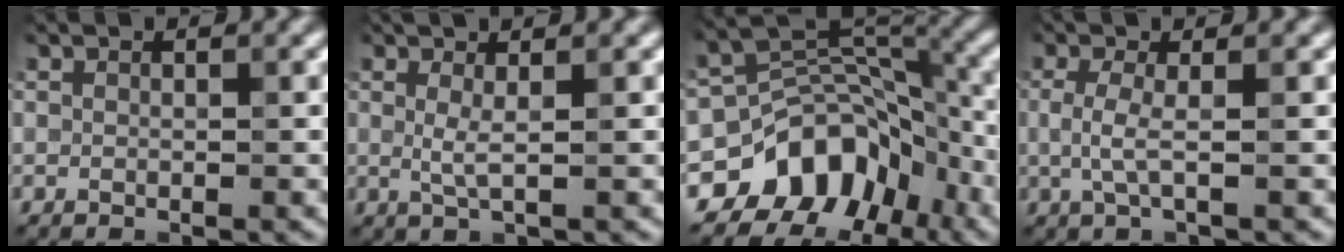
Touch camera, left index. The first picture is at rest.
{"total": 2.0, "force": [0.4, 0.4, 2.0], "torque": [-0.038, -0.005, 0.004]}
{"total": 9.5, "force": [-5.3, 6.8, 4.1], "torque": [-0.045, 0.024, -0.098]}
{"total": 2.3, "force": [-0.1, 0.5, 2.3], "torque": [-0.054, -0.002, -0.003]}